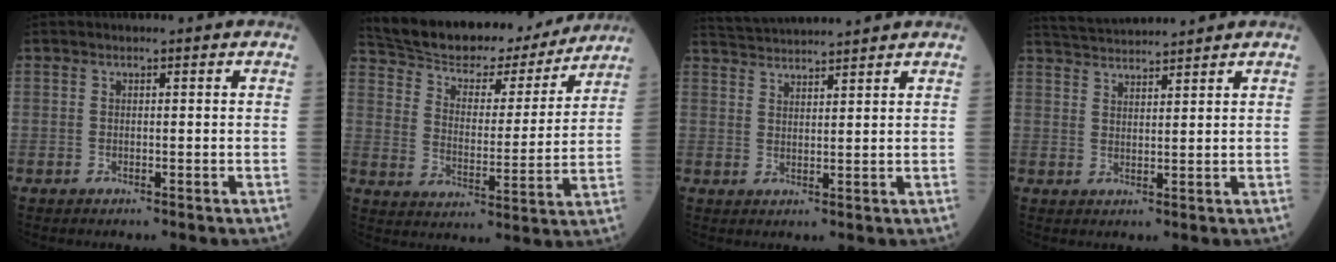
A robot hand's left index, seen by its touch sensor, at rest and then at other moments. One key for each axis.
{"total": 20.4, "fx": 18.5, "fy": 5.8, "fz": 6.4, "tx": -0.114, "ty": 0.002, "tz": 0.271}
{"total": 7.9, "fx": 7.6, "fy": -0.8, "fz": 1.7, "tx": -0.038, "ty": 0.031, "tz": 0.125}
{"total": 6.3, "fx": 6.2, "fy": -0.7, "fz": 1.0, "tx": -0.028, "ty": 0.028, "tz": 0.109}